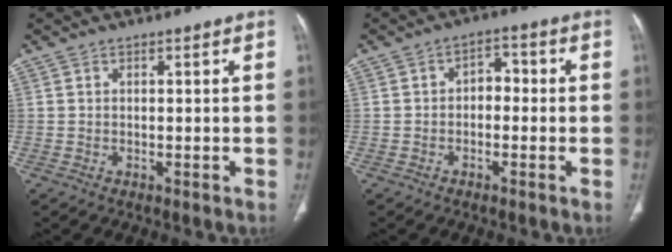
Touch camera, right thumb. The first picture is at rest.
{"total": 3.9, "force": [-0.4, 2.7, 2.8], "torque": [-0.024, 0.020, -0.018]}